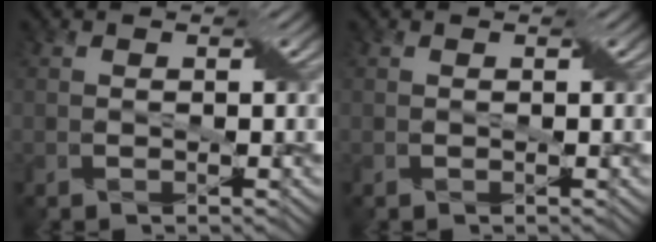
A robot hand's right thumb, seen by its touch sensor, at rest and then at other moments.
{"total": 0.0}